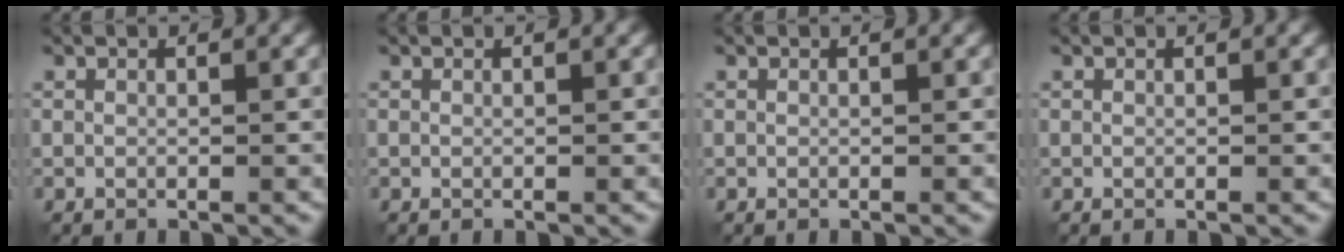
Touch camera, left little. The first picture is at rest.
{"total": 0.0}
{"total": 0.0}
{"total": 0.0}